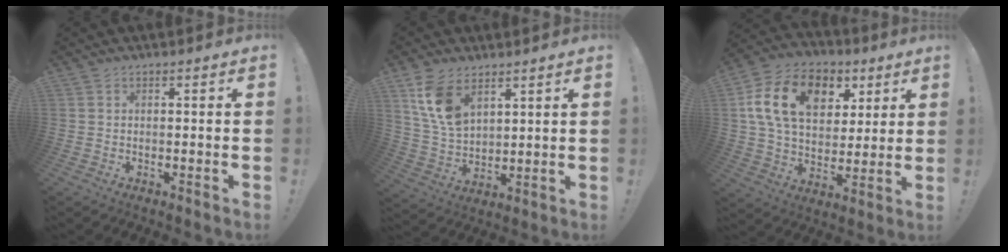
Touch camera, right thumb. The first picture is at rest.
{"total": 11.7, "force": [6.9, 6.9, 6.5], "torque": [-0.136, -0.022, 0.136]}
{"total": 19.4, "force": [6.9, 13.4, 12.2], "torque": [-0.203, -0.013, 0.127]}